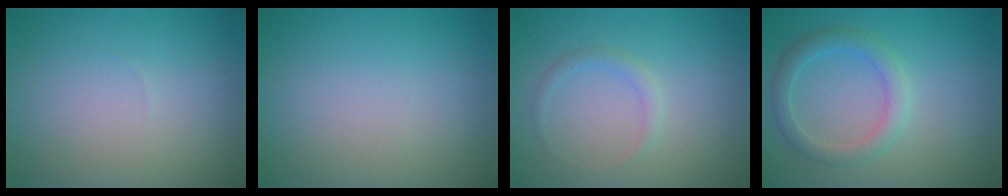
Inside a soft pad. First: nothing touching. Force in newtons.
{"total": 0.0}
{"total": 1.1, "press": 1.1, "slide": 0.1}
{"total": 2.7, "press": 2.7, "slide": 0.2}